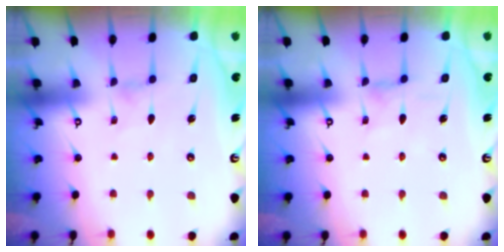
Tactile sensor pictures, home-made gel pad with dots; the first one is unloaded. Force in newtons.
{"total": 1.7, "press": 1.7, "slide": 0.3}